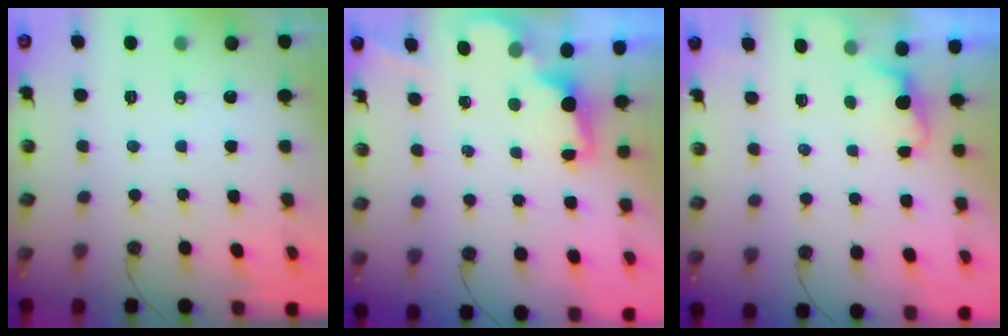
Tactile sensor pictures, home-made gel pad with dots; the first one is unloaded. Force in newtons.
{"total": 1.5, "press": 1.4, "slide": 0.7}
{"total": 1.1, "press": 0.8, "slide": 0.8}